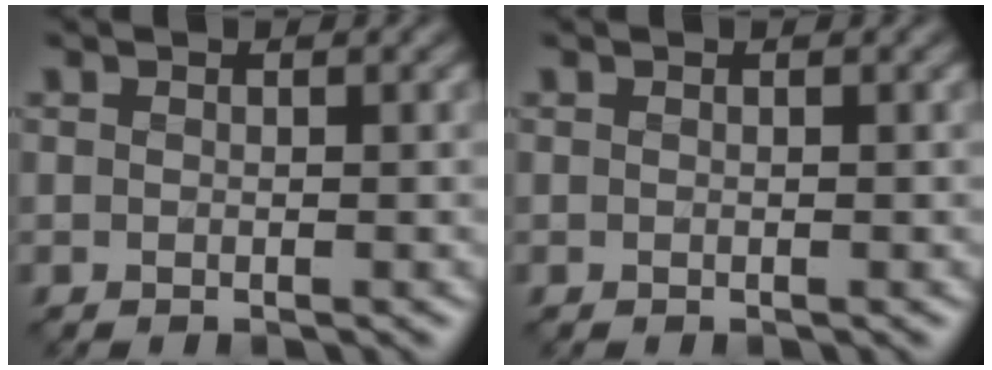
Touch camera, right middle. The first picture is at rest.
{"total": 0.0}